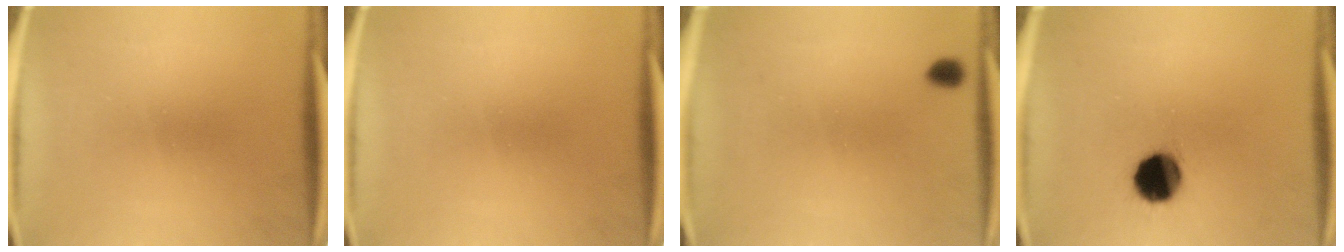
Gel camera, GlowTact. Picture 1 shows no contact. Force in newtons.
{"total": 0.0}
{"total": 1.3}
{"total": 11.2}